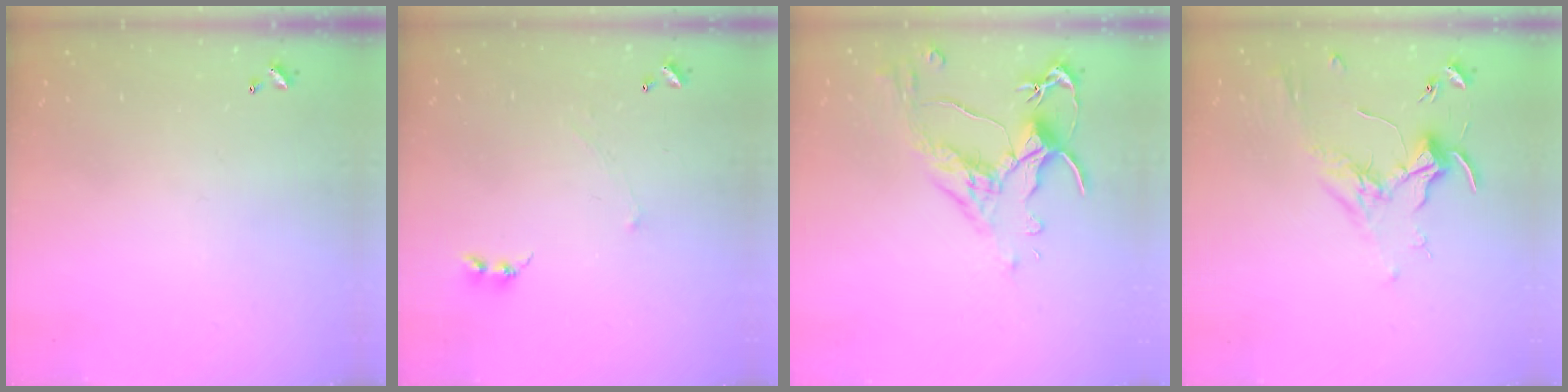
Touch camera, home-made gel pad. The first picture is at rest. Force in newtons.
{"total": 0.6, "press": 0.3, "slide": 0.5}
{"total": 2.5, "press": 2.1, "slide": 1.2}
{"total": 1.8, "press": 1.6, "slide": 0.7}